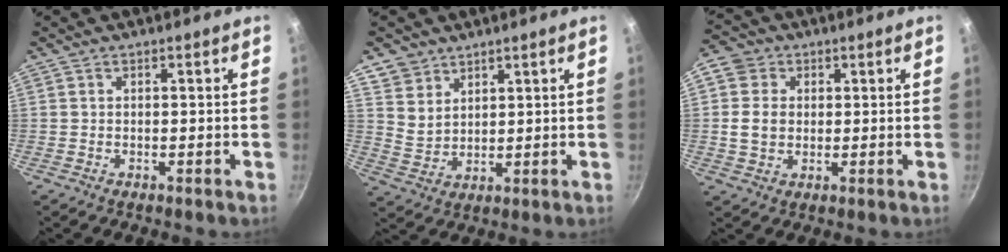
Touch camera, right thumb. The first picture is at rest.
{"total": 6.1, "force": [4.3, 4.2, 1.1], "torque": [0.001, -0.011, 0.089]}
{"total": 6.9, "force": [0.9, 5.9, 3.4], "torque": [-0.032, 0.001, 0.008]}